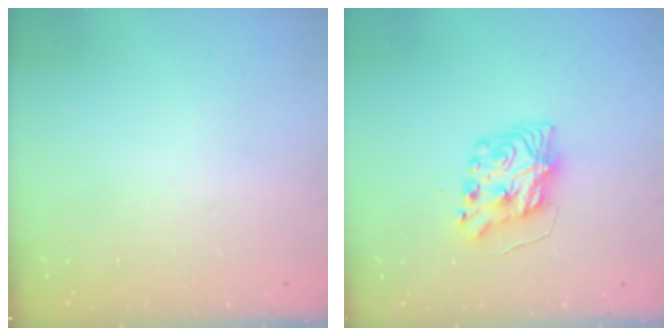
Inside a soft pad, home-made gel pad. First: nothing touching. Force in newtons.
{"total": 8.9, "press": 8.9, "slide": 0.9}